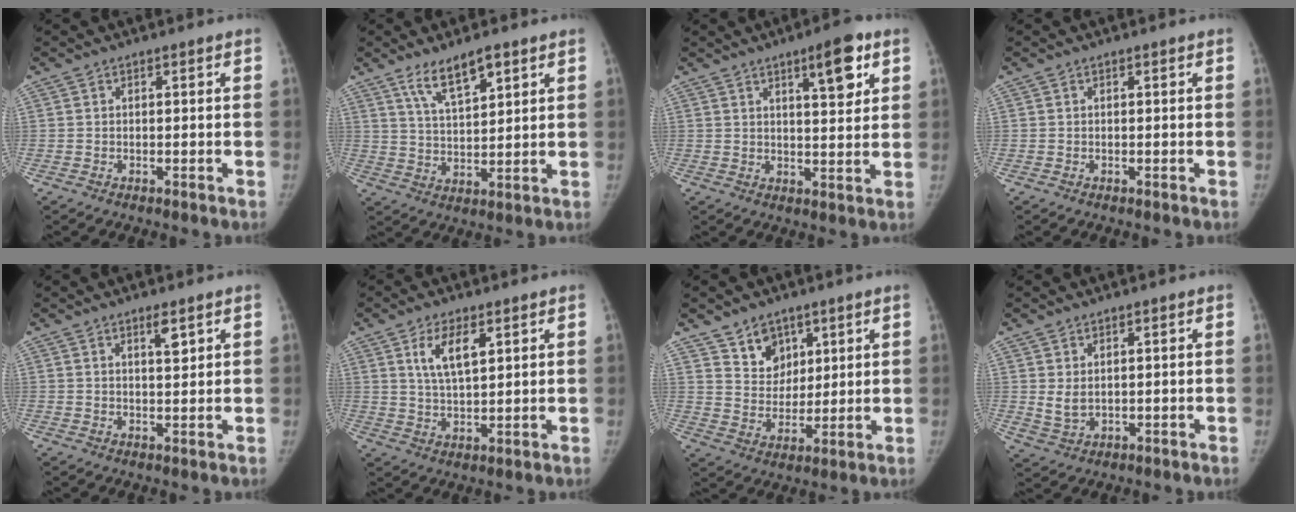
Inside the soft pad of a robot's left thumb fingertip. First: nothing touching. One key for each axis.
{"total": 7.6, "fx": 5.1, "fy": 2.3, "fz": 5.2, "tx": -0.083, "ty": -0.032, "tz": 0.098}
{"total": 8.4, "fx": 4.3, "fy": 2.4, "fz": 6.8, "tx": -0.083, "ty": -0.021, "tz": 0.061}
{"total": 0.0}
{"total": 2.7, "fx": 1.7, "fy": 0.6, "fz": 2.0, "tx": -0.028, "ty": -0.013, "tz": 0.028}
{"total": 7.1, "fx": 3.2, "fy": 3.0, "fz": 5.6, "tx": -0.095, "ty": -0.017, "tz": 0.065}
{"total": 7.8, "fx": 4.9, "fy": 5.7, "fz": 1.9, "tx": 0.005, "ty": -0.038, "tz": 0.096}
{"total": 3.0, "fx": 0.8, "fy": 2.1, "fz": 2.1, "tx": -0.039, "ty": -0.011, "tz": 0.027}